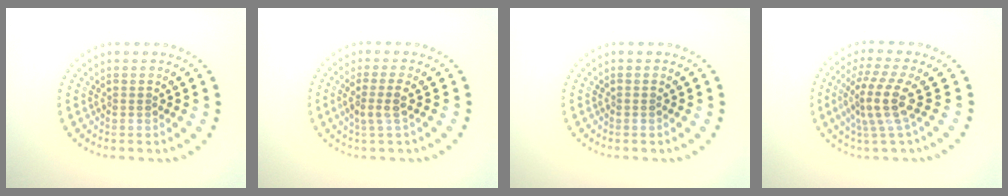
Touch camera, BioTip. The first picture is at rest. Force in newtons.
{"total": 2.0, "press": 1.7, "slide": 1.2}
{"total": 0.0}
{"total": 4.0, "press": 3.0, "slide": 2.6}